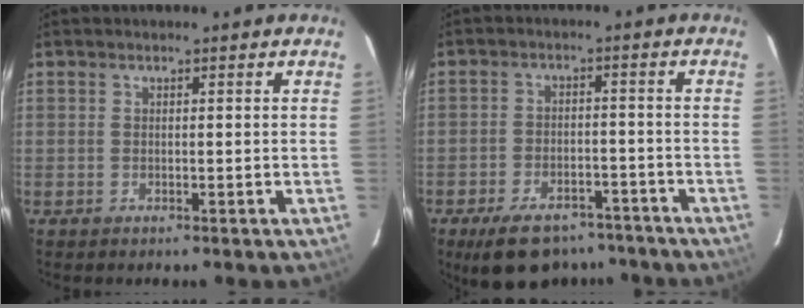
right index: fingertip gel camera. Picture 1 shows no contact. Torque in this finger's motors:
{"motor_torque": [1.07, -1.07, 0.23, 0.01]}